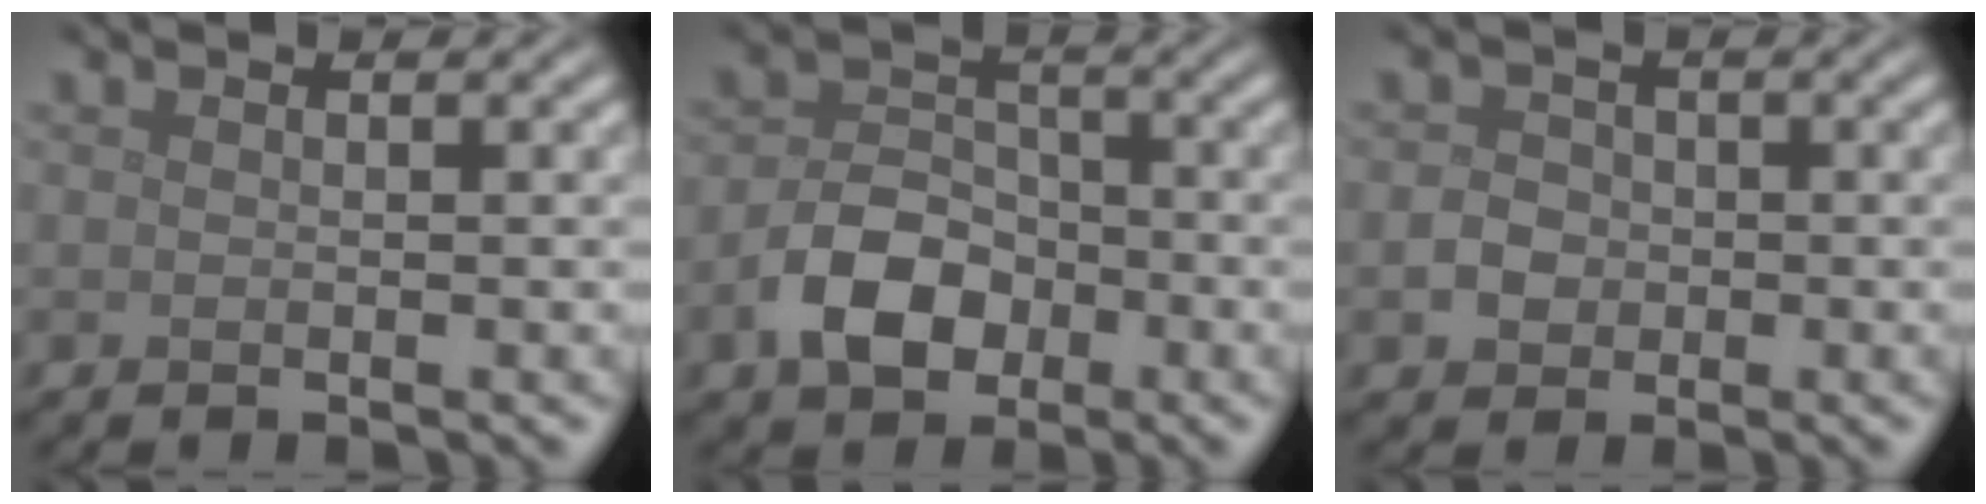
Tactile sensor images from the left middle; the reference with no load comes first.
{"total": 4.9, "force": [-2.2, 3.3, 2.9], "torque": [-0.054, 0.004, -0.044]}
{"total": 1.9, "force": [-0.5, 1.7, 0.7], "torque": [-0.004, 0.000, -0.014]}